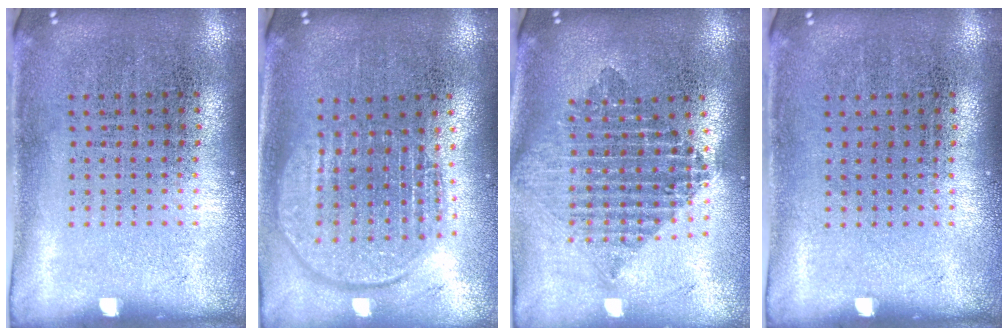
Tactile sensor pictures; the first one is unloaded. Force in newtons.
{"total": 1.9, "press": 1.6, "slide": 1.0}
{"total": 2.1, "press": 1.7, "slide": 1.3}
{"total": 0.0}